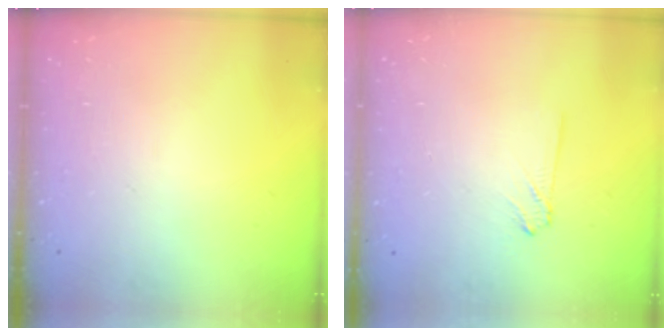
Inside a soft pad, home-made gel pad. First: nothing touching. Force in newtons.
{"total": 0.8, "press": 0.8, "slide": 0.0}